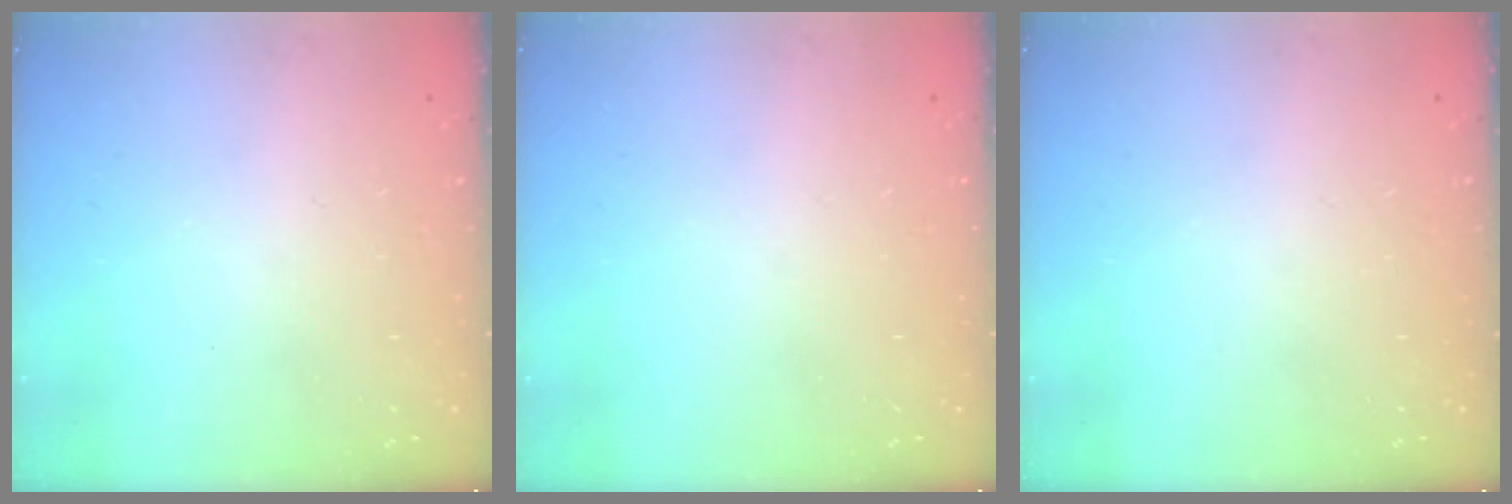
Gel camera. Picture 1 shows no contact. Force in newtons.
{"total": 0.0}
{"total": 0.0}